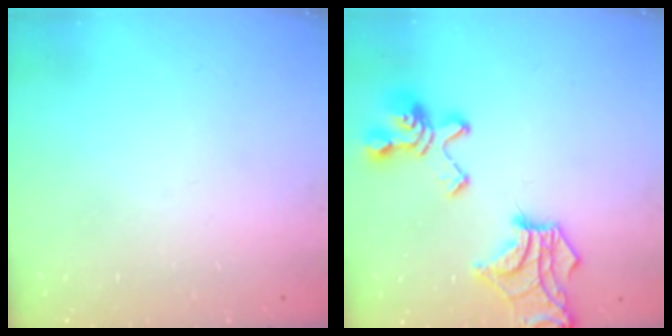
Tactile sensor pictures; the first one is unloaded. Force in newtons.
{"total": 16.7, "press": 16.4, "slide": 3.4}